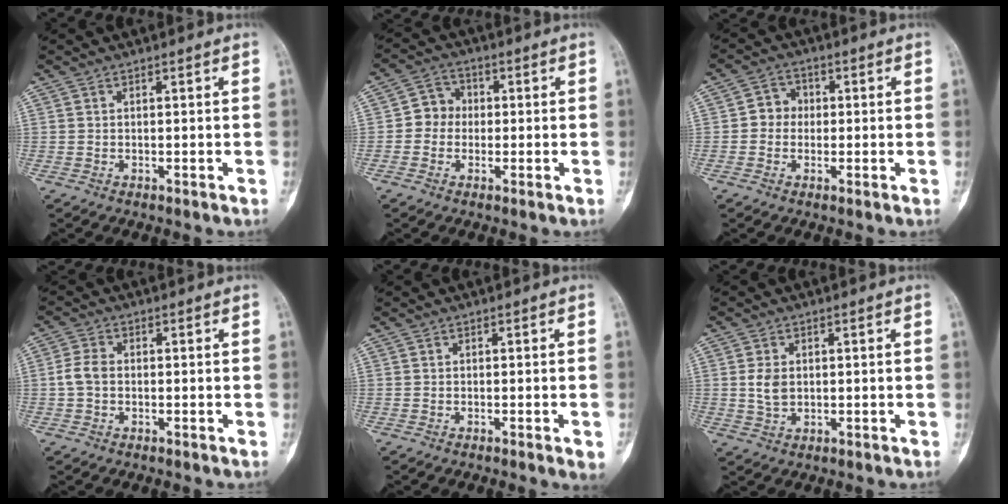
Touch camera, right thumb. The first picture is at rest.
{"total": 4.9, "force": [-0.4, 4.5, 2.0], "torque": [-0.005, 0.014, -0.020]}
{"total": 4.1, "force": [-0.1, 3.8, 1.7], "torque": [-0.001, 0.011, -0.013]}
{"total": 3.6, "force": [-0.3, 2.5, 2.5], "torque": [-0.054, 0.008, -0.013]}
{"total": 2.2, "force": [-0.8, 0.3, 2.0], "torque": [-0.025, -0.002, -0.009]}
{"total": 3.7, "force": [0.3, 2.6, 2.7], "torque": [-0.047, -0.001, 0.011]}